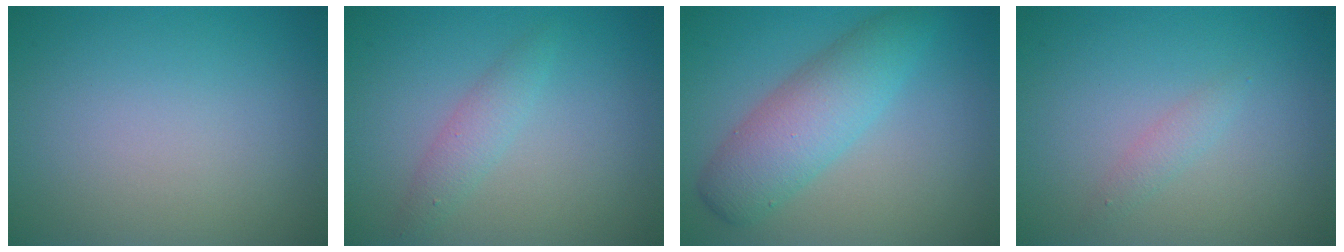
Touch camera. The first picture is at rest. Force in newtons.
{"total": 1.8, "press": 1.8, "slide": 0.1}
{"total": 5.4, "press": 5.4, "slide": 0.1}
{"total": 1.0, "press": 1.0, "slide": 0.0}